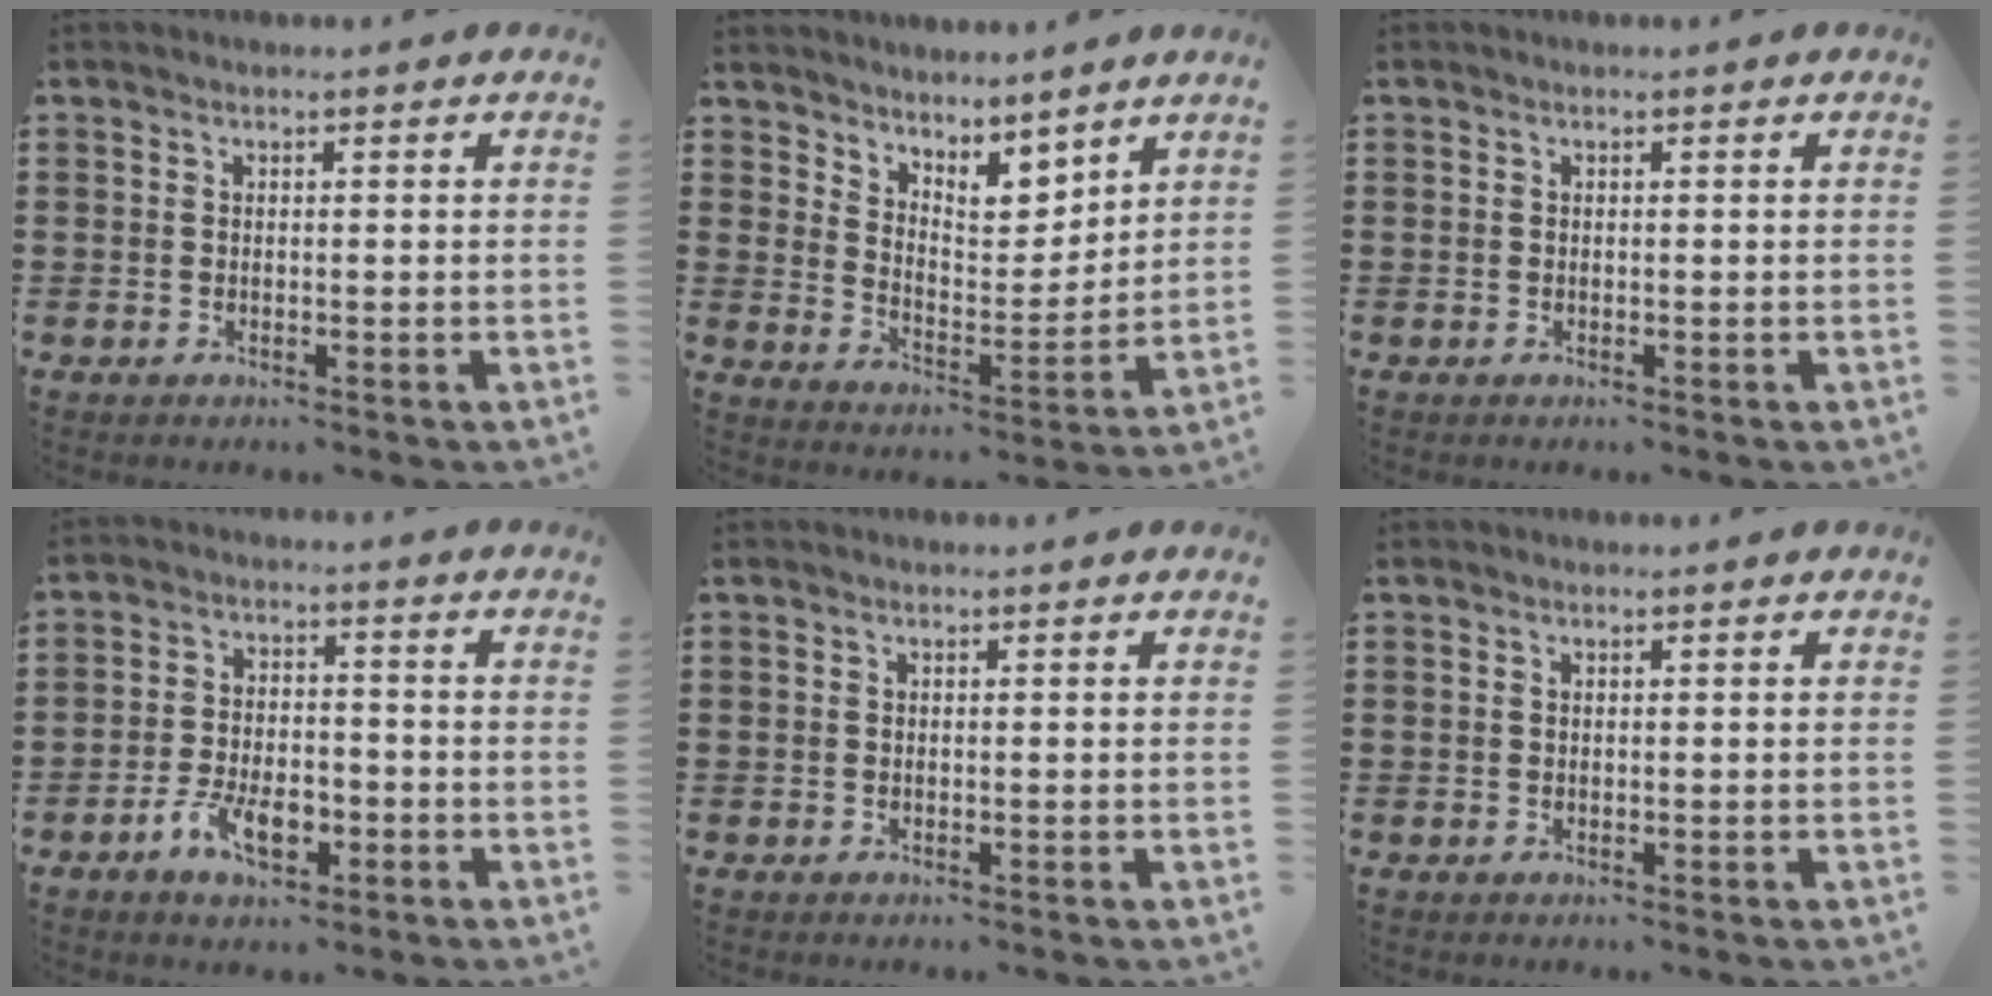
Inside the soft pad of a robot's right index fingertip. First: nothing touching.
{"total": 5.9, "force": [5.5, 1.9, 0.9], "torque": [-0.034, -0.037, 0.101]}
{"total": 0.0}
{"total": 6.5, "force": [-3.3, 3.3, 4.5], "torque": [-0.099, 0.005, -0.065]}
{"total": 0.0}
{"total": 0.0}